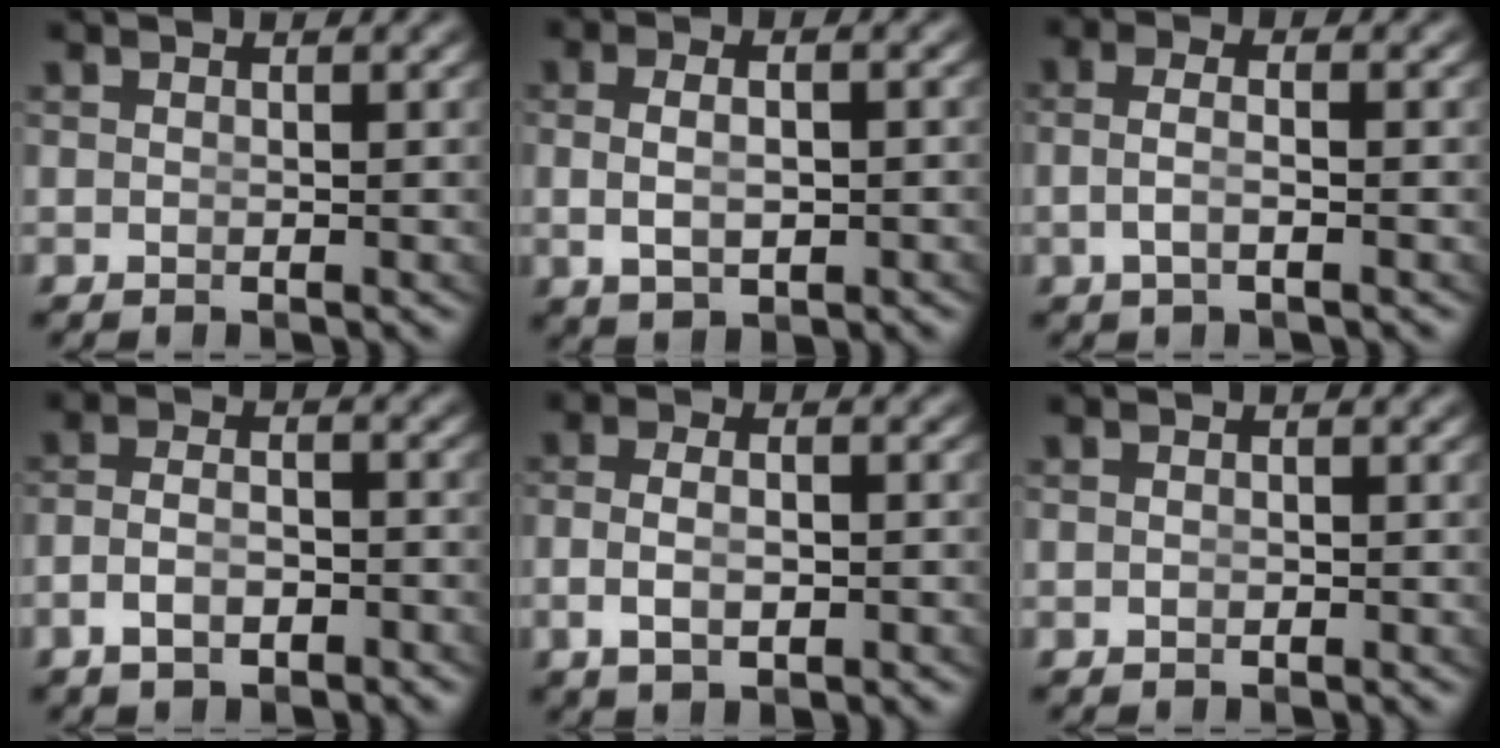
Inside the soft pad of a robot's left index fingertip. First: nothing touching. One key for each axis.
{"total": 3.2, "fx": -0.5, "fy": 1.4, "fz": 2.8, "tx": -0.052, "ty": -0.009, "tz": 0.004}
{"total": 2.3, "fx": -0.9, "fy": 0.4, "fz": 2.1, "tx": -0.049, "ty": -0.012, "tz": -0.009}
{"total": 3.4, "fx": -2.2, "fy": 1.5, "fz": 2.0, "tx": -0.038, "ty": -0.011, "tz": -0.032}
{"total": 3.2, "fx": -1.3, "fy": 1.3, "fz": 2.6, "tx": -0.055, "ty": -0.011, "tz": -0.014}
{"total": 0.5, "fx": -0.5, "fy": -0.1, "fz": 0.1, "tx": -0.009, "ty": -0.008, "tz": -0.004}